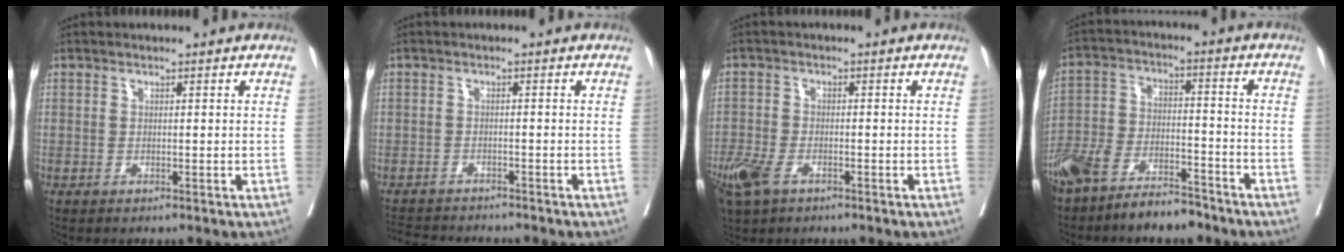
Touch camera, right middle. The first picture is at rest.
{"total": 5.2, "force": [-5.1, 1.0, 0.7], "torque": [-0.009, -0.007, -0.081]}
{"total": 7.5, "force": [-4.6, 3.7, 4.7], "torque": [-0.103, -0.012, -0.085]}
{"total": 11.3, "force": [-9.2, 3.8, 5.2], "torque": [-0.102, 0.005, -0.171]}